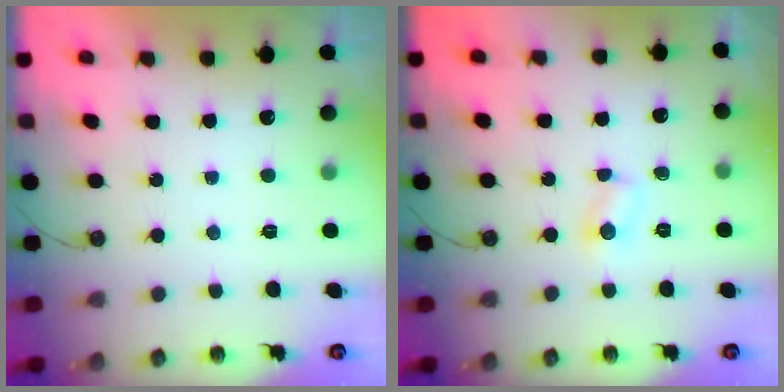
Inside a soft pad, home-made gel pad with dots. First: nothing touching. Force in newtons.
{"total": 2.5, "press": 2.5, "slide": 0.3}